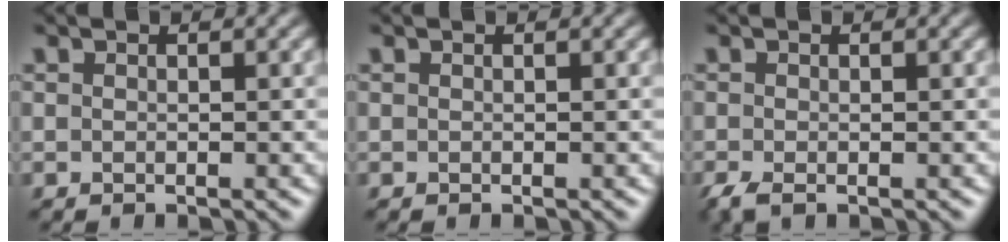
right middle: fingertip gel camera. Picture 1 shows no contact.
{"total": 0.0}
{"total": 1.5, "force": [-1.0, 0.4, 1.1], "torque": [-0.029, -0.010, -0.025]}